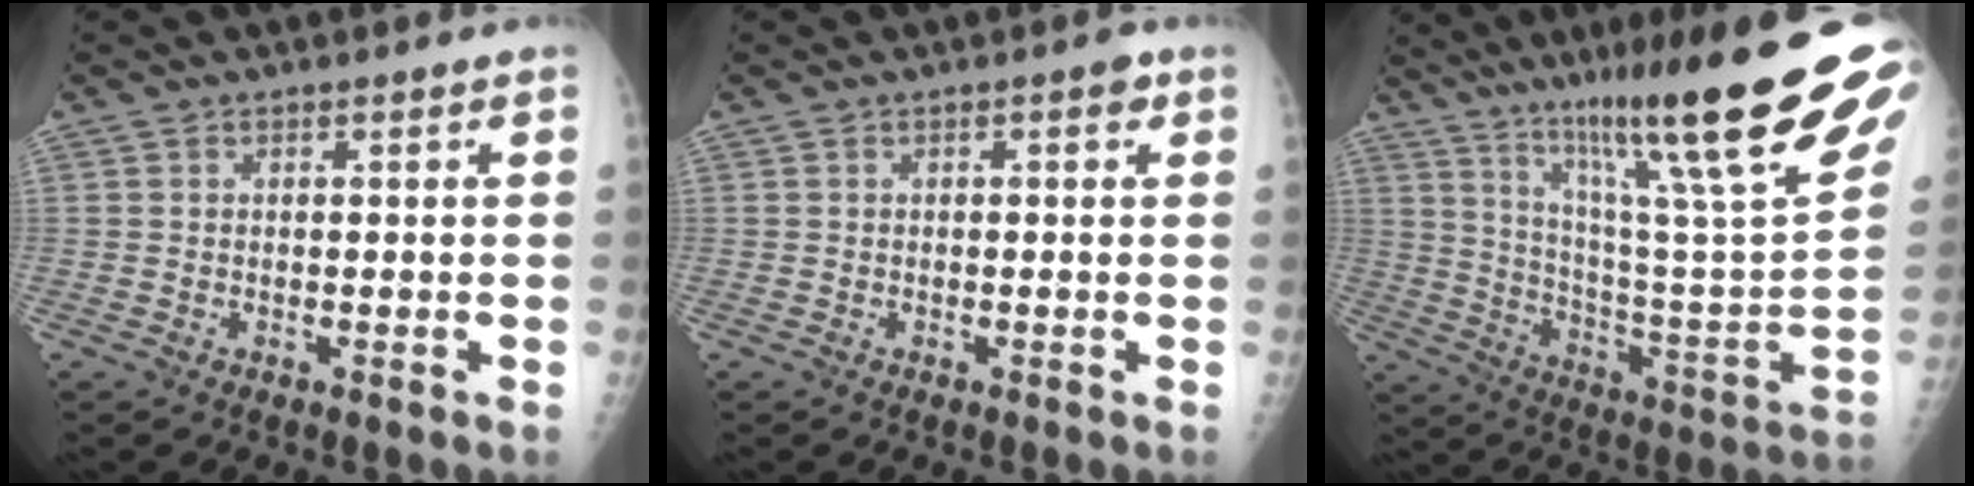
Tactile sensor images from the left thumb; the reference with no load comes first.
{"total": 1.4, "force": [0.5, 0.8, 1.0], "torque": [-0.002, 0.002, 0.002]}
{"total": 29.7, "force": [21.2, 2.5, 20.6], "torque": [-0.297, -0.103, 0.324]}